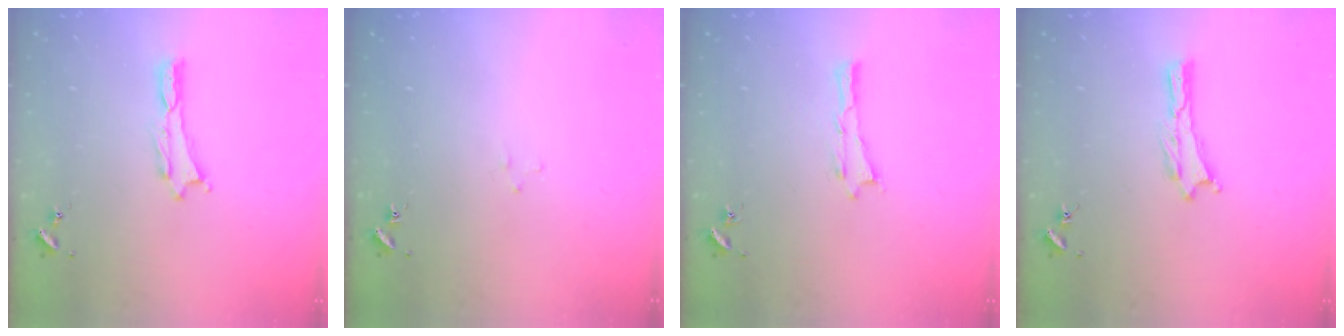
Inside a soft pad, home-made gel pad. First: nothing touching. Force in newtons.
{"total": 1.6, "press": 1.6, "slide": 0.1}
{"total": 0.0}
{"total": 0.0}